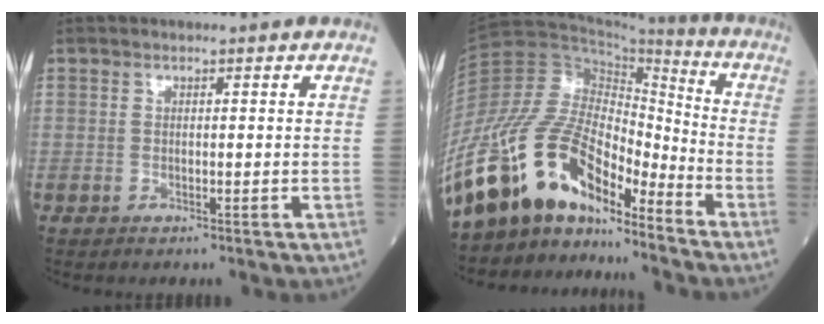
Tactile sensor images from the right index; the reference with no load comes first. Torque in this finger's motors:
{"motor_torque": [1.62, -0.52, 0.76, 0.21]}